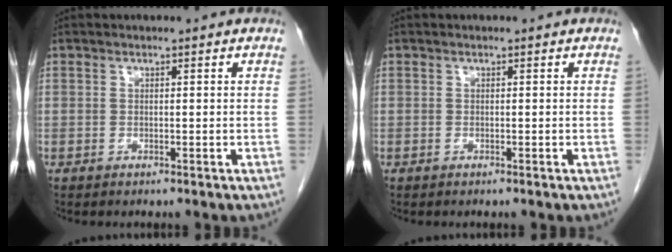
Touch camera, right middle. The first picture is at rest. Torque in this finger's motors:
{"motor_torque": [-0.22, -0.05, -0.02, 0.01]}